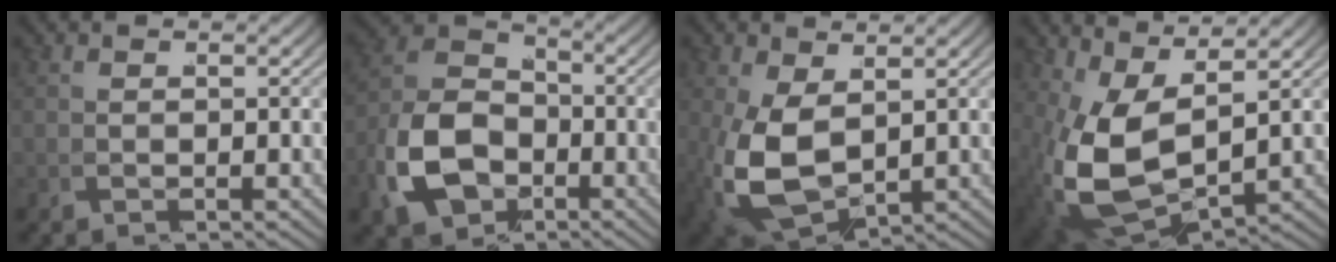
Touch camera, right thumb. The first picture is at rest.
{"total": 10.1, "force": [-2.3, 7.7, 6.2], "torque": [-0.143, -0.036, -0.021]}
{"total": 8.3, "force": [-0.9, 5.5, 6.2], "torque": [-0.172, -0.053, 0.022]}
{"total": 10.6, "force": [-0.1, 6.8, 8.2], "torque": [-0.218, -0.062, 0.037]}